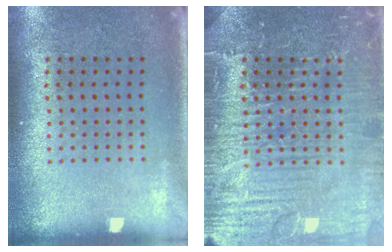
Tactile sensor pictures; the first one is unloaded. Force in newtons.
{"total": 7.6, "press": 7.6, "slide": 1.0}